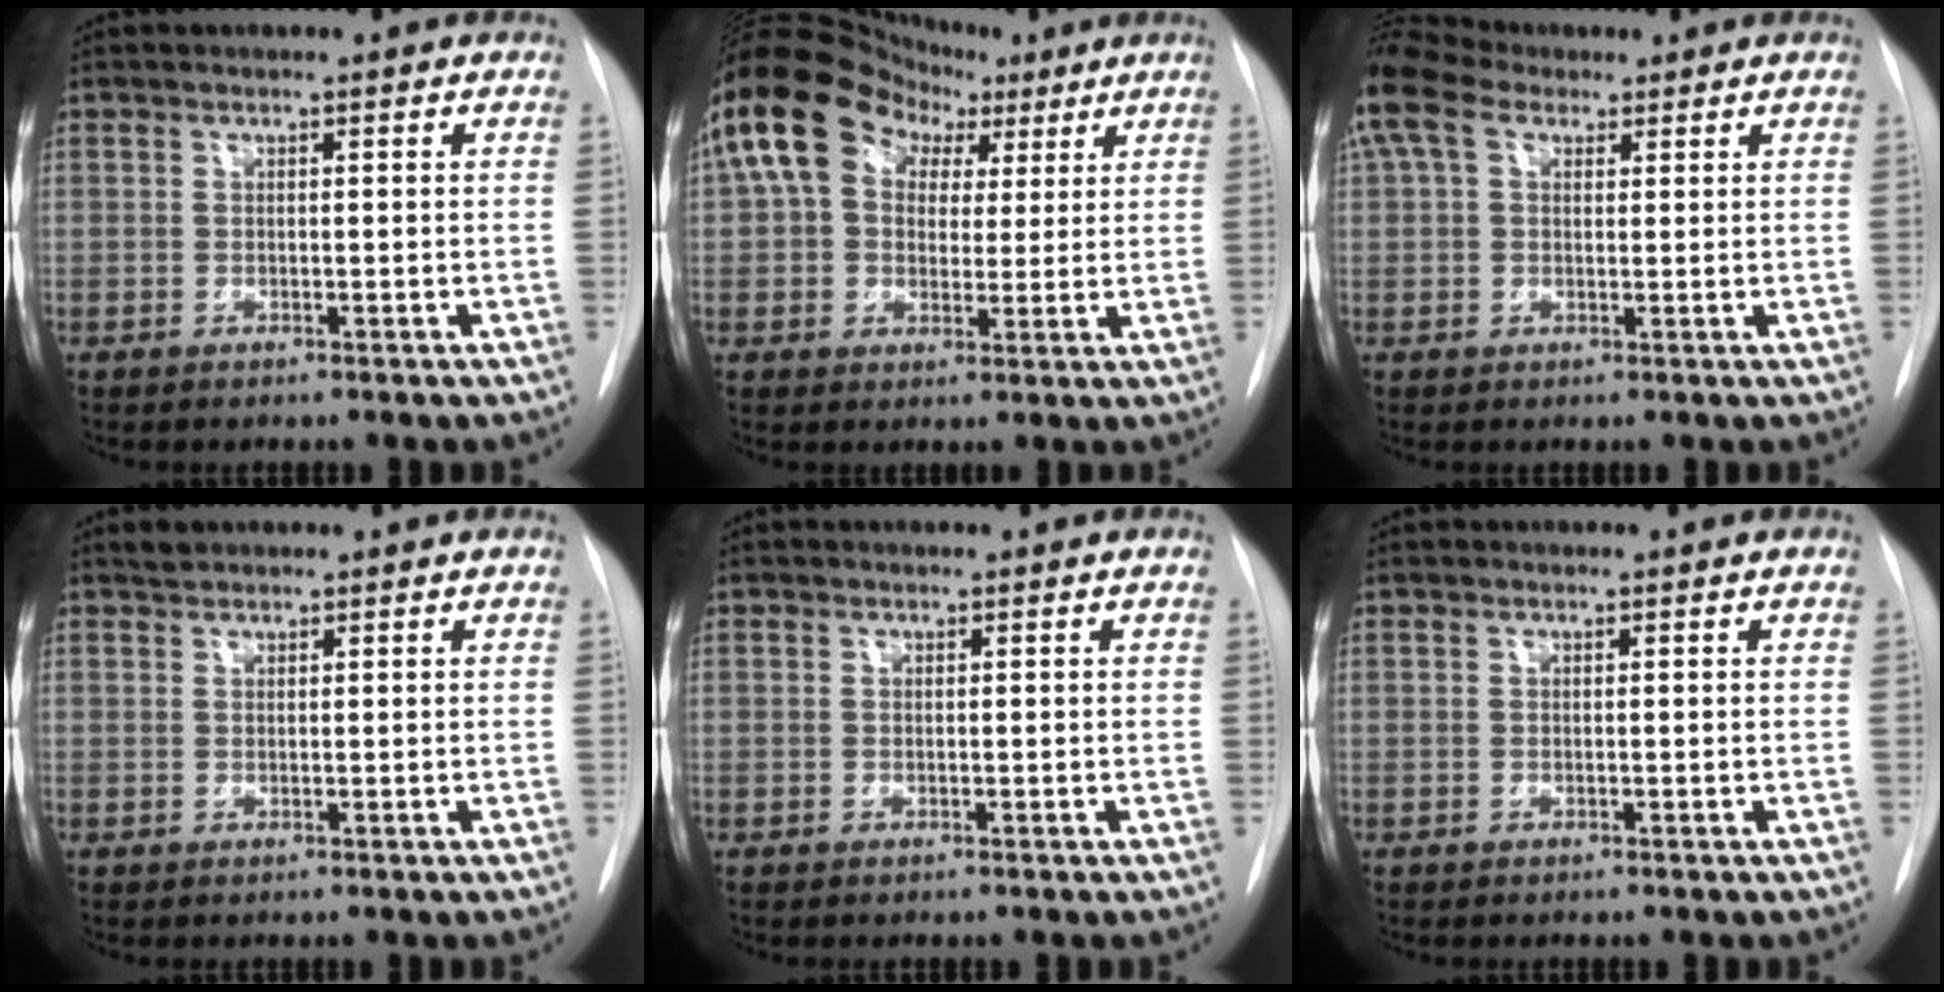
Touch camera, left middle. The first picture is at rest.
{"total": 13.0, "force": [5.5, 9.2, 7.4], "torque": [-0.151, 0.055, 0.093]}
{"total": 9.7, "force": [5.8, 6.0, 4.9], "torque": [-0.132, 0.052, 0.111]}
{"total": 0.6, "force": [0.2, -0.2, -0.5], "torque": [0.011, 0.003, 0.003]}
{"total": 0.0}
{"total": 0.0}